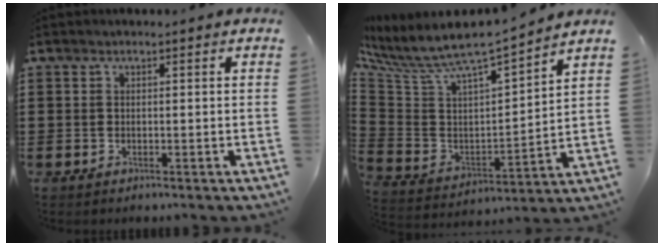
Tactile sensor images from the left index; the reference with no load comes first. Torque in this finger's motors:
{"motor_torque": [2.14, 0.00, 0.28, 0.21]}